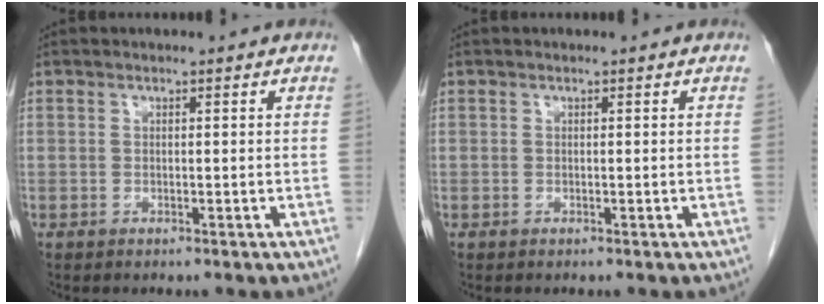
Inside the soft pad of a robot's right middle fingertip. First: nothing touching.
{"total": 0.0}